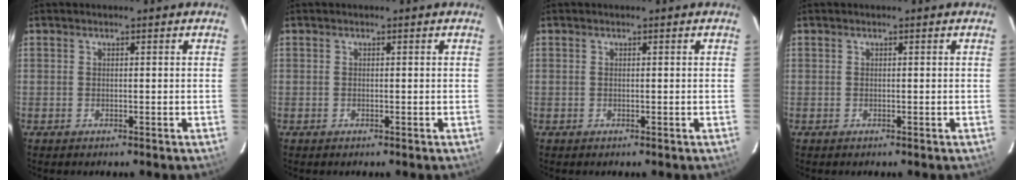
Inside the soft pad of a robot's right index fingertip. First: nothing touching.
{"total": 0.0}
{"total": 0.0}
{"total": 0.0}